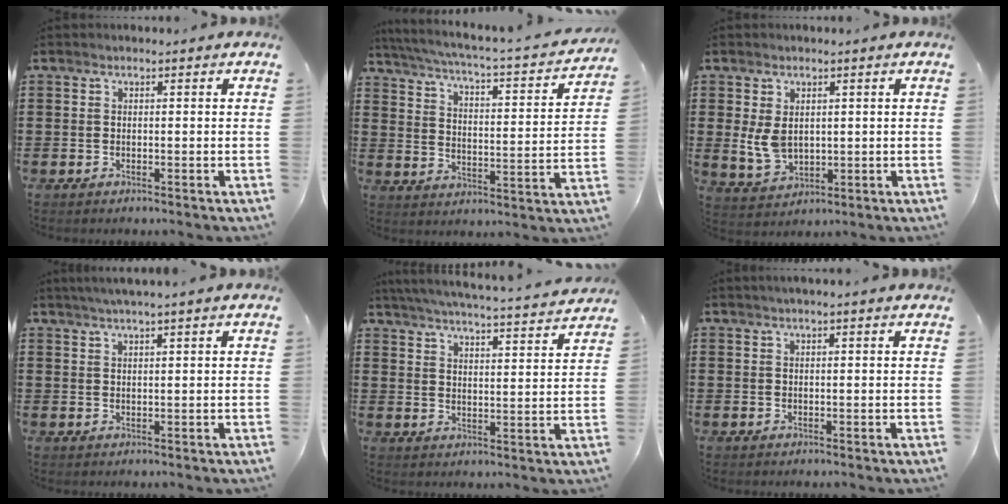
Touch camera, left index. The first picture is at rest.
{"total": 2.9, "force": [2.2, -0.4, 1.8], "torque": [-0.052, -0.035, 0.025]}
{"total": 4.7, "force": [0.8, 3.4, 3.2], "torque": [-0.082, 0.004, 0.011]}
{"total": 2.0, "force": [1.7, -0.4, 1.0], "torque": [-0.021, 0.002, 0.032]}
{"total": 4.8, "force": [4.7, -0.5, 1.2], "torque": [-0.046, -0.040, 0.077]}
{"total": 1.1, "force": [0.7, -0.1, 0.8], "torque": [-0.014, 0.000, 0.013]}